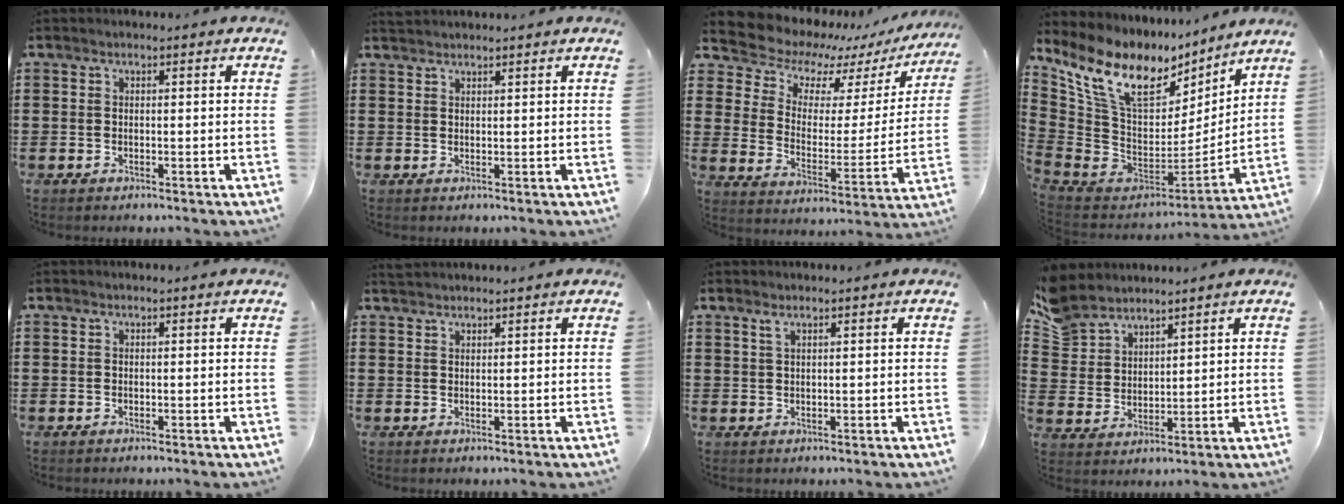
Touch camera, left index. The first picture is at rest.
{"total": 1.3, "force": [1.3, 0.2, 0.1], "torque": [-0.004, 0.000, 0.025]}
{"total": 8.2, "force": [7.6, 2.6, 1.5], "torque": [-0.070, -0.059, 0.131]}
{"total": 14.3, "force": [8.3, 7.2, 9.1], "torque": [-0.217, -0.042, 0.145]}
{"total": 0.0}
{"total": 1.5, "force": [1.5, 0.2, 0.1], "torque": [-0.005, 0.001, 0.030]}
{"total": 1.2, "force": [0.8, 0.3, 0.8], "torque": [-0.019, 0.002, 0.015]}
{"total": 5.9, "force": [5.2, 2.8, 0.5], "torque": [-0.039, -0.014, 0.100]}